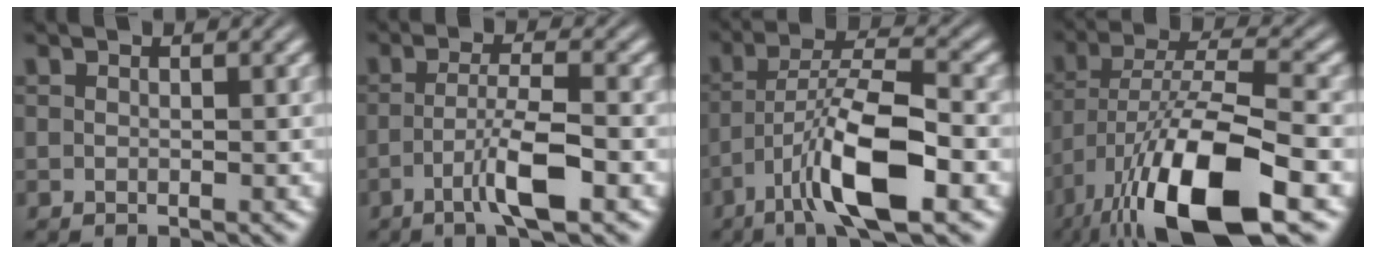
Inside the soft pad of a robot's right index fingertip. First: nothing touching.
{"total": 4.3, "force": [-1.7, -0.1, 3.9], "torque": [-0.062, -0.011, -0.023]}
{"total": 7.5, "force": [-1.3, 2.2, 7.1], "torque": [-0.120, -0.015, -0.016]}
{"total": 11.2, "force": [-3.5, 4.7, 9.5], "torque": [-0.189, -0.044, -0.029]}